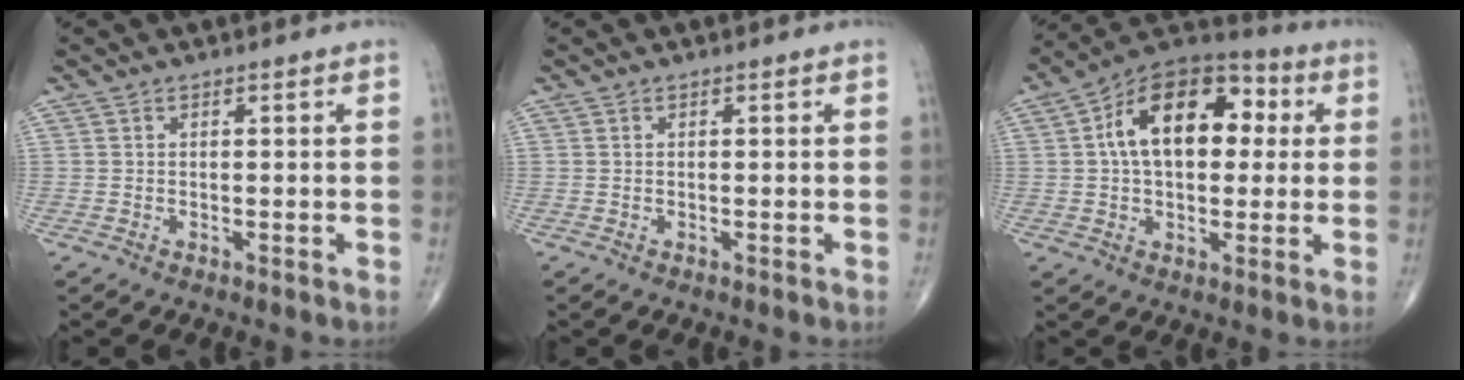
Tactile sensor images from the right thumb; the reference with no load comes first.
{"total": 0.0}
{"total": 17.9, "force": [3.3, 10.8, 13.9], "torque": [-0.194, 0.029, 0.044]}